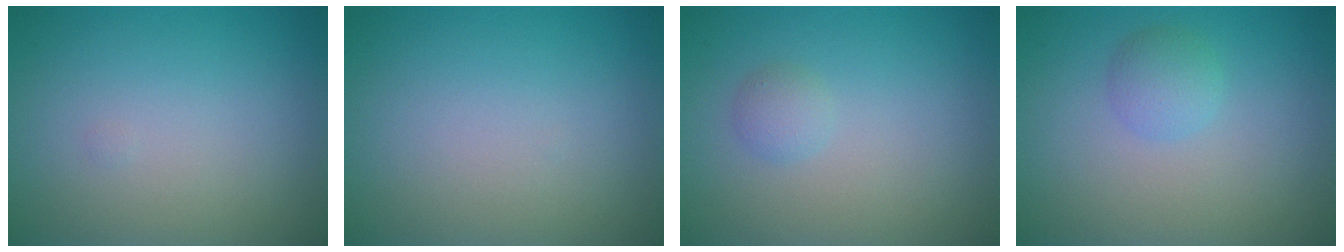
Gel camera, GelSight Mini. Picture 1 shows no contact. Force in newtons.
{"total": 0.0}
{"total": 1.1, "press": 1.1, "slide": 0.0}
{"total": 1.9, "press": 1.9, "slide": 0.0}